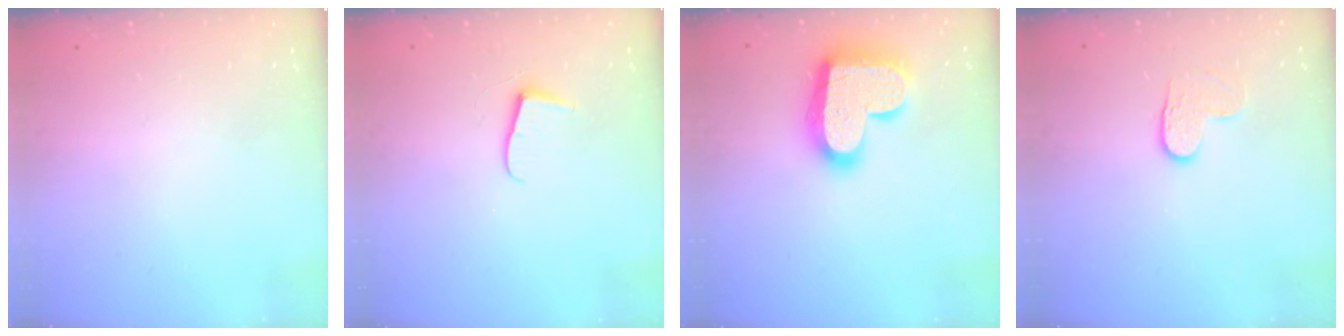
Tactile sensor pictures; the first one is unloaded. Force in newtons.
{"total": 6.2, "press": 6.2, "slide": 0.5}
{"total": 19.2, "press": 19.2, "slide": 1.3}
{"total": 4.0, "press": 4.0, "slide": 0.4}